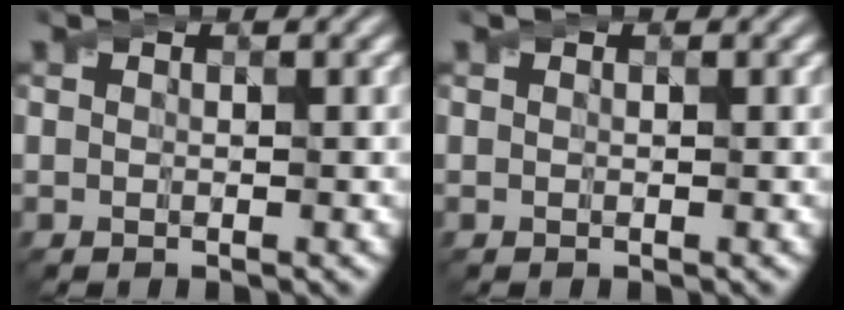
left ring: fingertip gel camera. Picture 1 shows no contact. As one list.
[{"total": 0.0}]